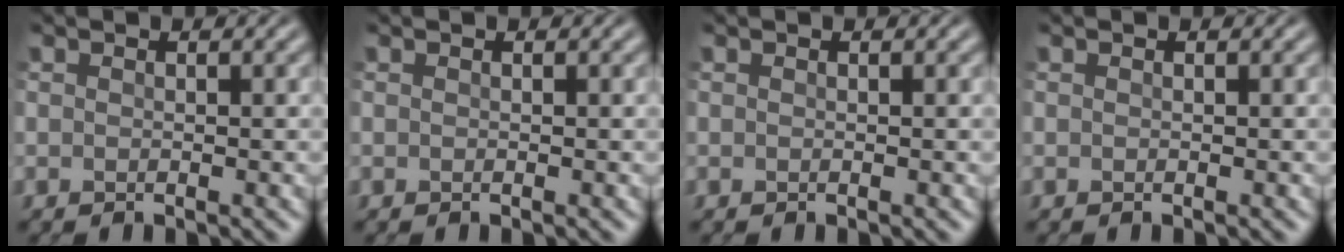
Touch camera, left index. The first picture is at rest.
{"total": 0.0}
{"total": 0.0}
{"total": 0.0}